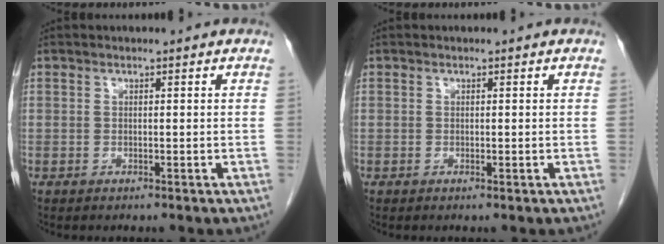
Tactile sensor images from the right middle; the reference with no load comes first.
{"total": 0.0}